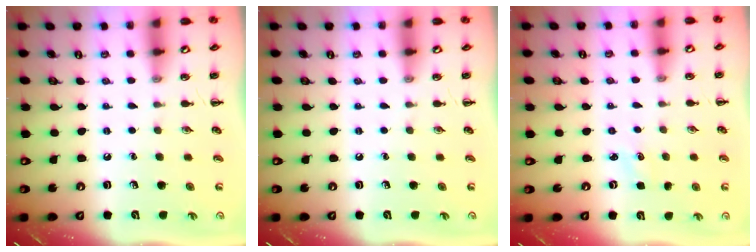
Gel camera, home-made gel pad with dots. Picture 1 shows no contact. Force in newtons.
{"total": 0.0}
{"total": 1.5, "press": 1.4, "slide": 0.4}